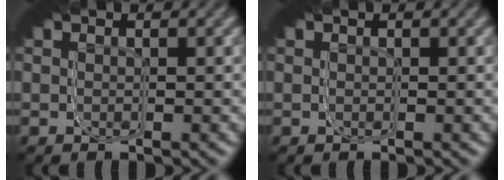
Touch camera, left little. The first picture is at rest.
{"total": 0.0}